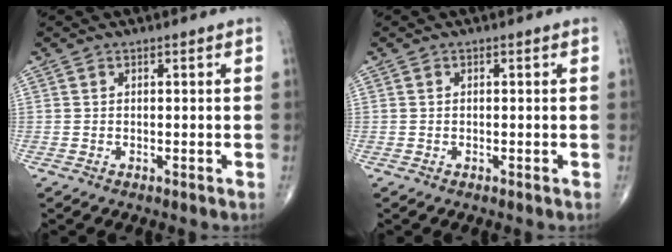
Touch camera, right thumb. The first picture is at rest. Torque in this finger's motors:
{"motor_torque": [0.01, 0.01, 0.00, 0.00, 0.01]}